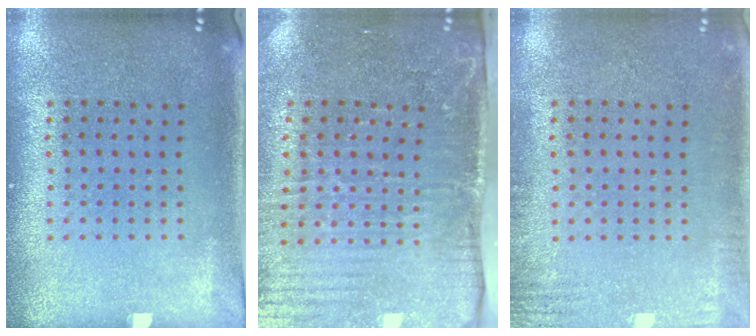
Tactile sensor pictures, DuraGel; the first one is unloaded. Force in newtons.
{"total": 4.5, "press": 3.7, "slide": 2.4}
{"total": 2.3, "press": 2.2, "slide": 0.4}